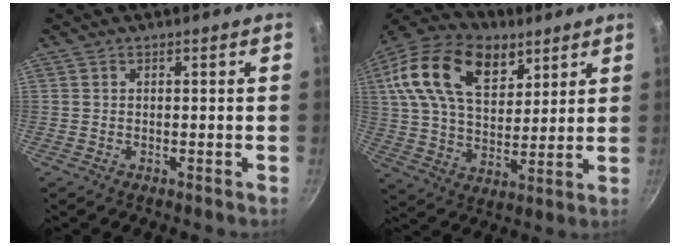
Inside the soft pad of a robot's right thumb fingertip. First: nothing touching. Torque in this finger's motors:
{"motor_torque": [0.63, 3.70, 0.85, -0.57, 0.26]}